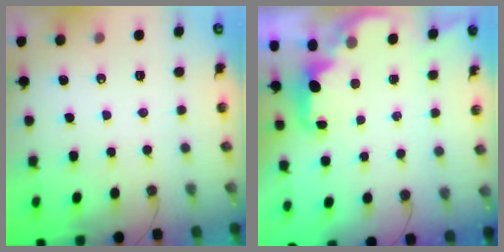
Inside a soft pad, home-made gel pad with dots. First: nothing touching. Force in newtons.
{"total": 2.1, "press": 2.0, "slide": 0.8}